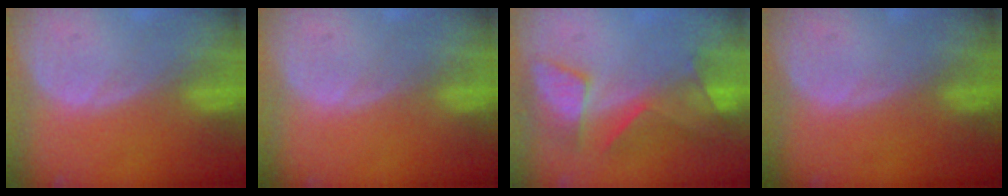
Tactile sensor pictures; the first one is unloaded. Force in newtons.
{"total": 0.0}
{"total": 7.4, "press": 7.2, "slide": 1.7}
{"total": 0.0}